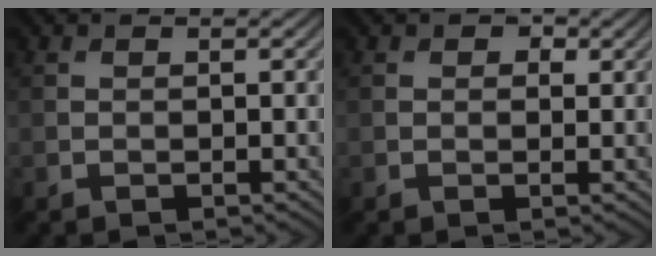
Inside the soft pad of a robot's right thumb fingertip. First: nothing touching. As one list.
[{"total": 1.6, "force": [0.7, 1.2, 0.8], "torque": [-0.008, -0.004, 0.006]}]